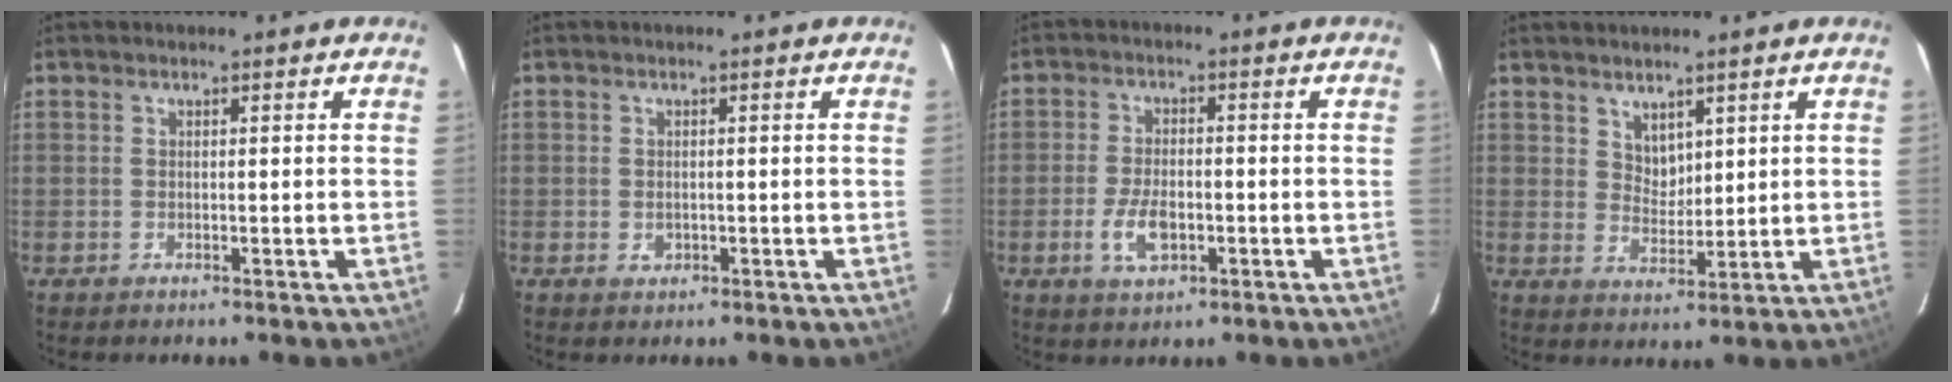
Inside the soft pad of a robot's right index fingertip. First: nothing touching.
{"total": 1.5, "force": [-0.3, 1.2, 0.7], "torque": [-0.009, 0.002, -0.004]}
{"total": 6.4, "force": [-2.2, 3.3, 5.1], "torque": [-0.108, -0.004, -0.036]}
{"total": 4.0, "force": [2.9, 2.4, 1.3], "torque": [-0.011, 0.000, 0.056]}